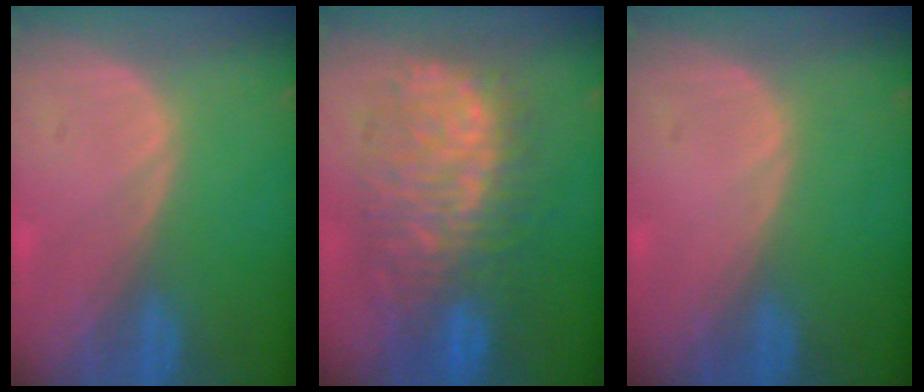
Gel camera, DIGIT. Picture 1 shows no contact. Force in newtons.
{"total": 12.2, "press": 12.2, "slide": 1.4}
{"total": 0.0}